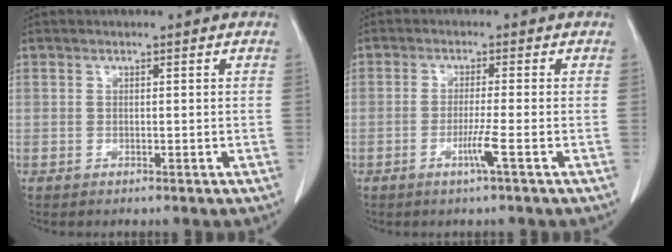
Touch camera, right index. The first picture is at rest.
{"total": 3.2, "force": [-1.4, -0.8, 2.8], "torque": [-0.059, -0.008, -0.031]}